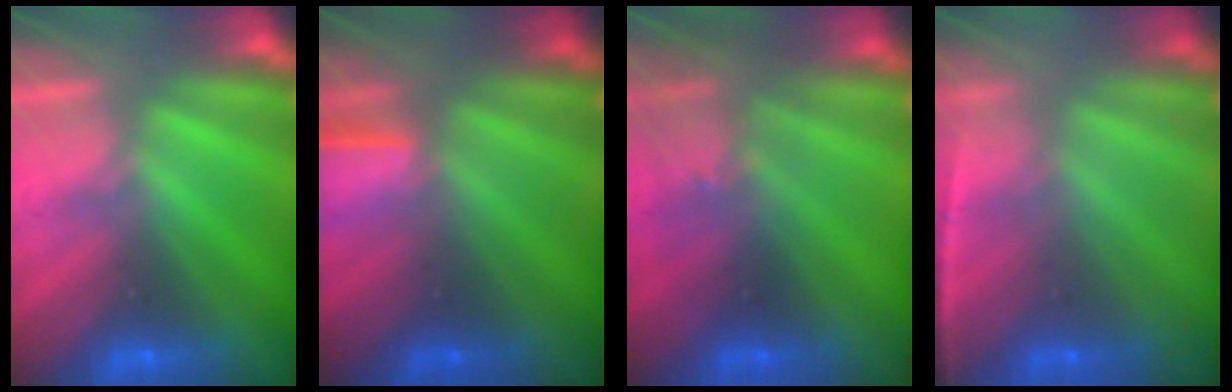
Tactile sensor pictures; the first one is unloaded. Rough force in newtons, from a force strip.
{"total": 1.4}
{"total": 2.8}
{"total": 1.6}